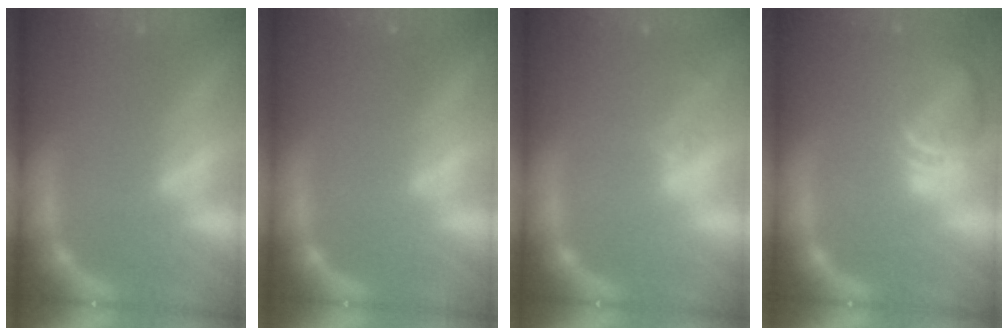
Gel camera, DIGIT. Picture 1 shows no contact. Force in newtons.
{"total": 0.0}
{"total": 2.0}
{"total": 8.0}